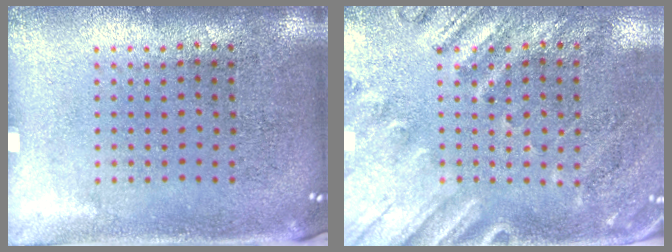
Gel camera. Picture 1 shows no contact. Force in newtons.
{"total": 2.4, "press": 1.9, "slide": 1.6}